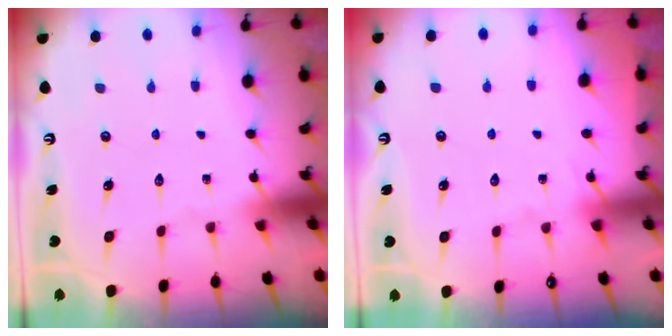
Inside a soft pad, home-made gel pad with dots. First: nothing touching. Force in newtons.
{"total": 3.9, "press": 3.9, "slide": 0.5}